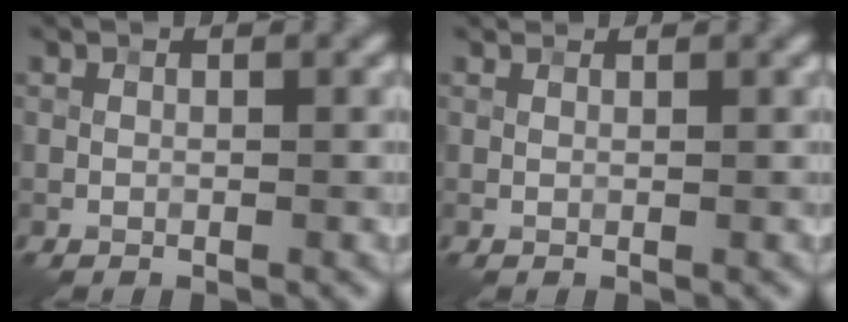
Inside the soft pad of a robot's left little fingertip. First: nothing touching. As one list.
[{"total": 1.1, "force": [1.1, 0.2, 0.3], "torque": [-0.013, -0.001, 0.010]}]